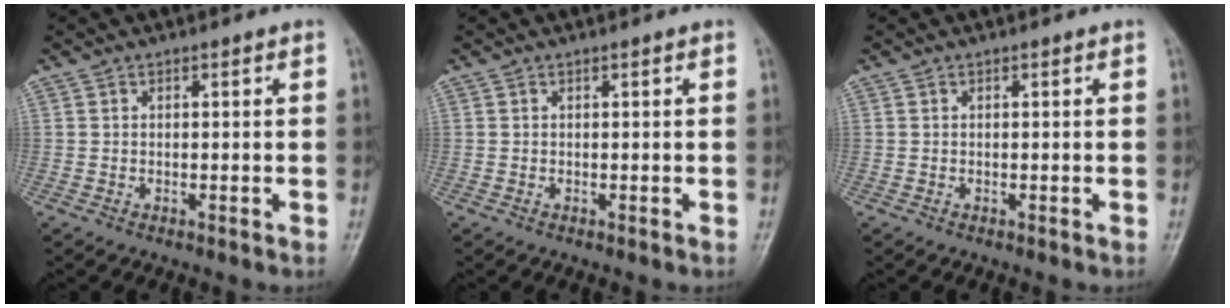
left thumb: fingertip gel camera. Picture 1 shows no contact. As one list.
[{"total": 0.0}, {"total": 0.0}]